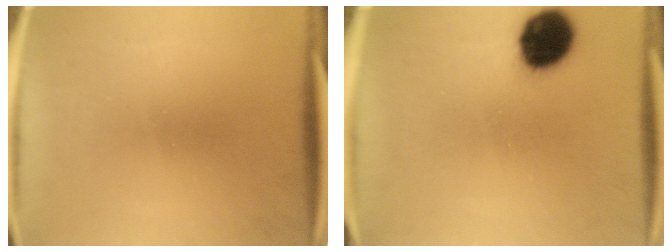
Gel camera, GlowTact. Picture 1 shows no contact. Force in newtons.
{"total": 12.9}